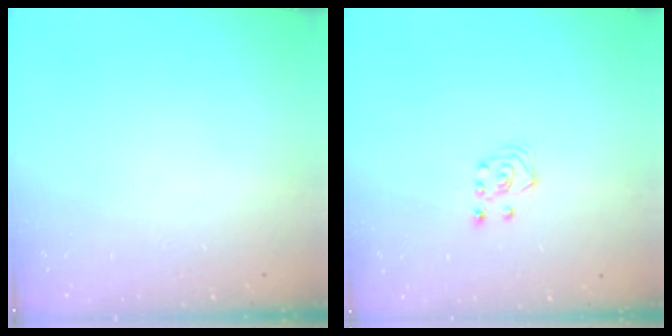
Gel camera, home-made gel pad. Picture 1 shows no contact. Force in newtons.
{"total": 2.6, "press": 2.5, "slide": 1.0}